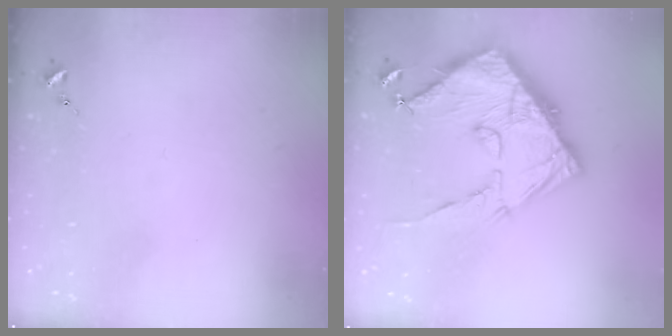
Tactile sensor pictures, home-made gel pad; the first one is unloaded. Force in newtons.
{"total": 19.1, "press": 19.0, "slide": 1.6}